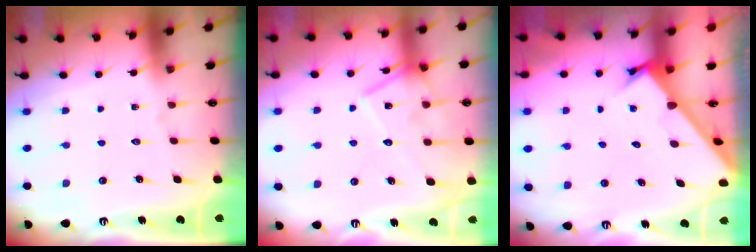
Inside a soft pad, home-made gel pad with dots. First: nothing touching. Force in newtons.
{"total": 13.0, "press": 13.0, "slide": 0.8}
{"total": 2.4, "press": 2.4, "slide": 0.2}